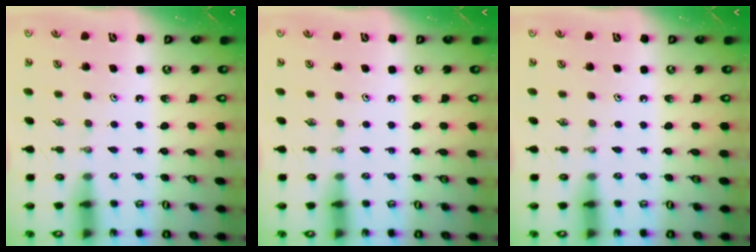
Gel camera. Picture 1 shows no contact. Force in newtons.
{"total": 0.0}
{"total": 0.0}